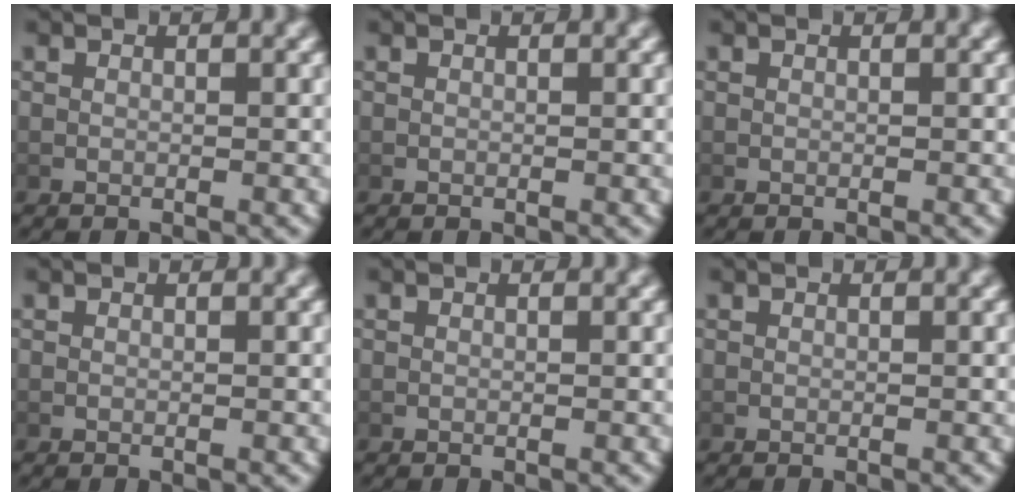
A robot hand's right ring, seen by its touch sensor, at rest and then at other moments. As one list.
[{"total": 0.0}, {"total": 0.0}, {"total": 0.0}, {"total": 0.0}, {"total": 0.0}]